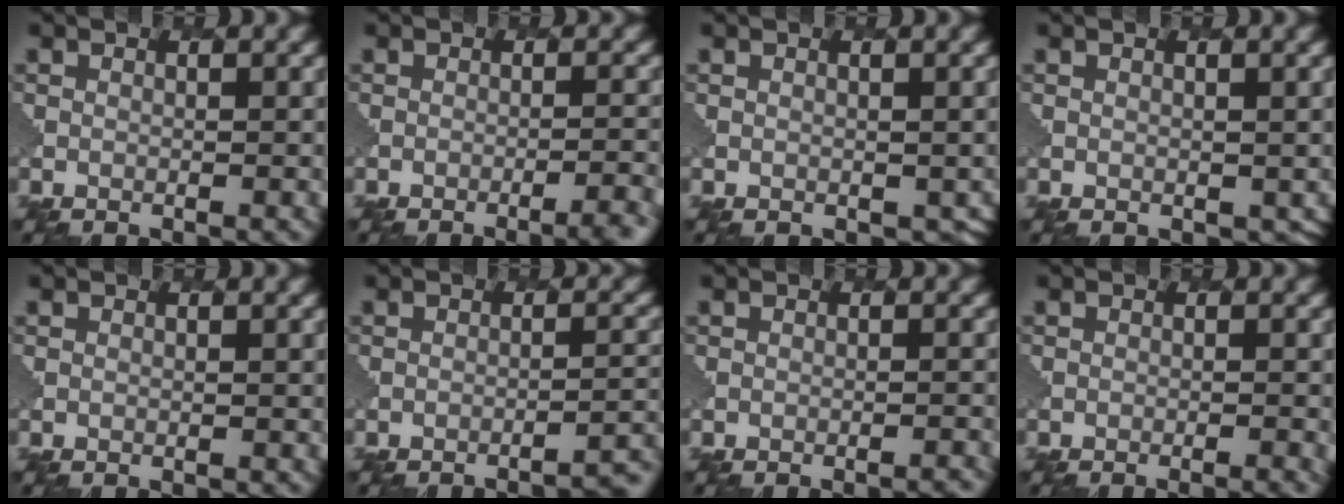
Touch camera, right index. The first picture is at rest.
{"total": 3.9, "force": [-2.8, 1.1, 2.6], "torque": [-0.019, 0.011, -0.036]}
{"total": 2.9, "force": [-0.8, 2.3, 1.6], "torque": [-0.006, -0.011, 0.000]}
{"total": 2.5, "force": [-0.3, 2.1, 1.4], "torque": [-0.007, -0.008, 0.004]}
{"total": 0.0}
{"total": 3.9, "force": [-3.5, 0.5, 1.6], "torque": [-0.014, 0.017, -0.056]}
{"total": 1.5, "force": [-1.2, 0.4, 0.7], "torque": [0.004, 0.012, -0.024]}
{"total": 2.2, "force": [-1.1, 0.8, 1.7], "torque": [-0.006, 0.009, -0.015]}